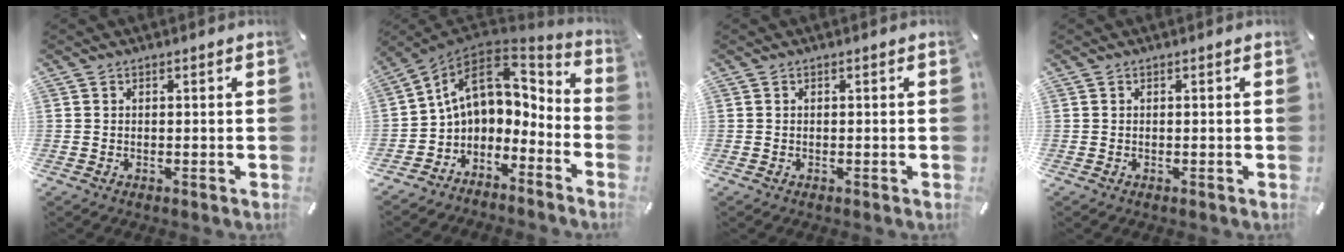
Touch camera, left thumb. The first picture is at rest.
{"total": 9.1, "force": [2.5, 7.2, 5.0], "torque": [-0.081, -0.026, 0.048]}
{"total": 0.0}
{"total": 0.0}